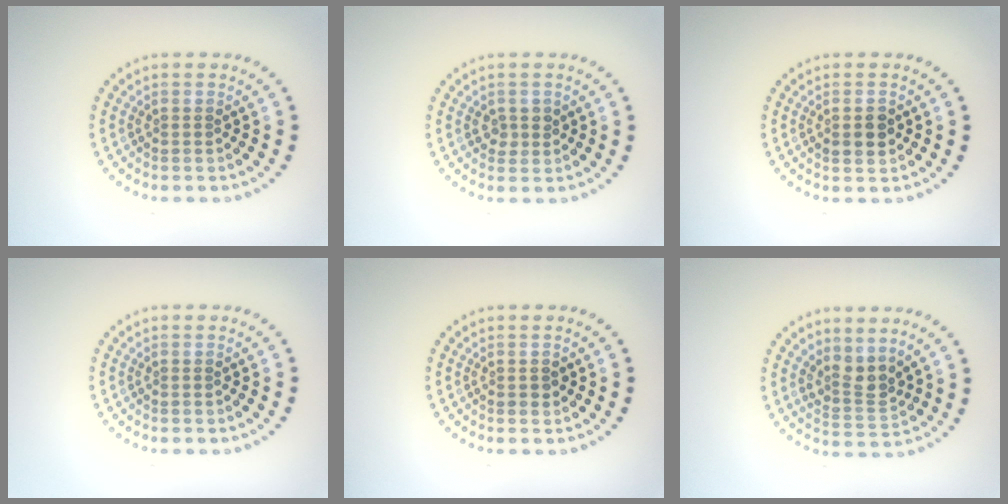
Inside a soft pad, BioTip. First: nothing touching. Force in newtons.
{"total": 1.4, "press": 1.4, "slide": 0.4}
{"total": 1.8, "press": 1.8, "slide": 0.1}
{"total": 0.0}
{"total": 0.8, "press": 0.8, "slide": 0.1}
{"total": 2.7, "press": 2.1, "slide": 1.7}